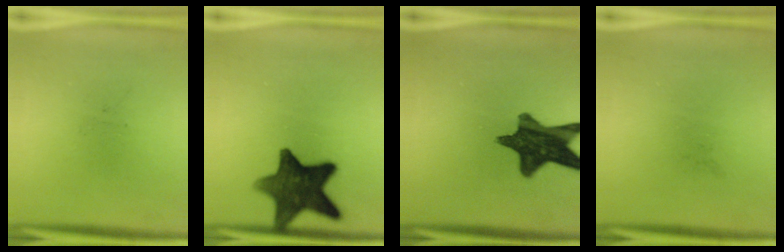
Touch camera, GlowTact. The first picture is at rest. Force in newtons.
{"total": 13.4}
{"total": 13.7}
{"total": 0.0}